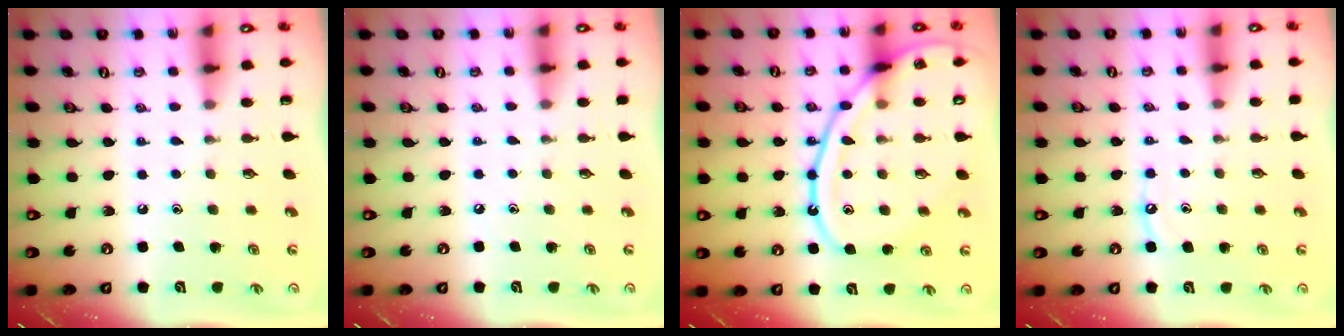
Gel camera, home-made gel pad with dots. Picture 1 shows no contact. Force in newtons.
{"total": 2.5, "press": 2.5, "slide": 0.4}
{"total": 18.2, "press": 18.2, "slide": 1.3}
{"total": 4.9, "press": 4.9, "slide": 0.5}